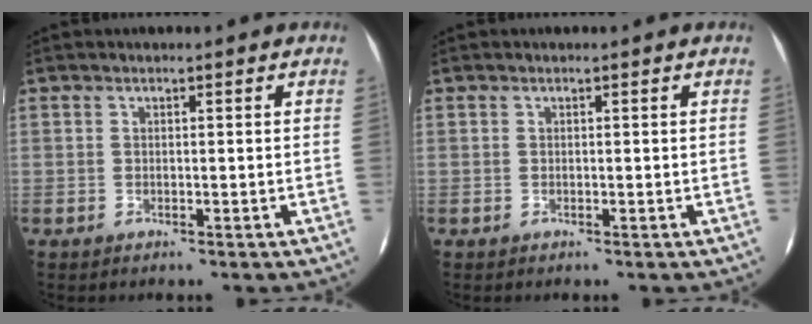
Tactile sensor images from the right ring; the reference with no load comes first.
{"total": 0.0}